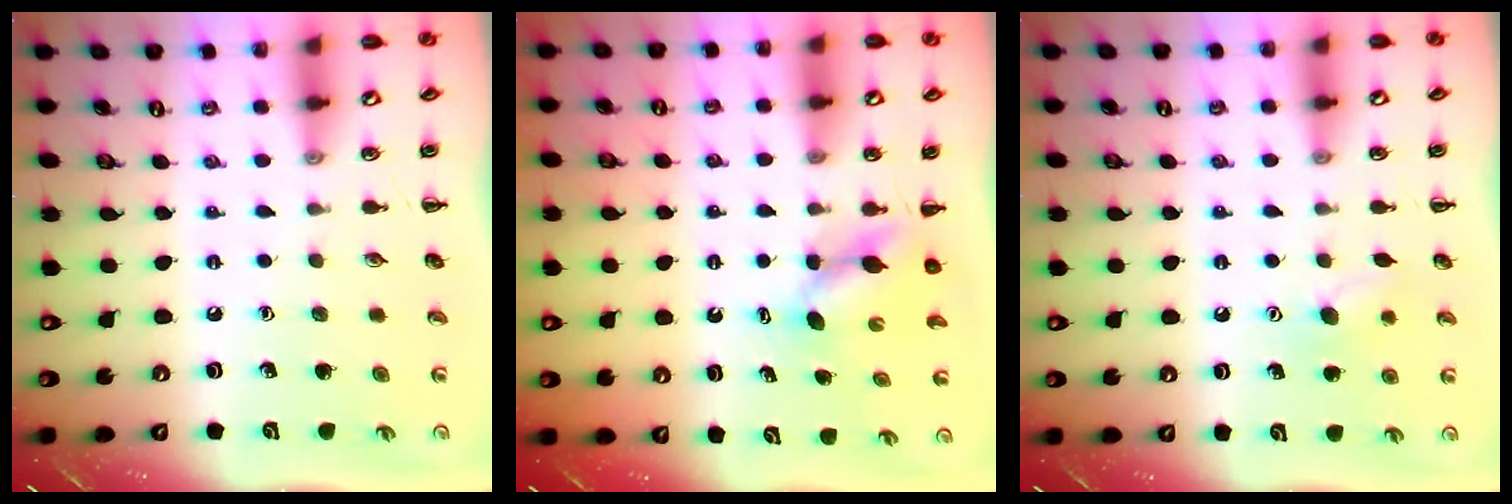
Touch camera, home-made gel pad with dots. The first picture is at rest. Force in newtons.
{"total": 4.2, "press": 4.2, "slide": 0.5}
{"total": 6.3, "press": 6.1, "slide": 1.4}